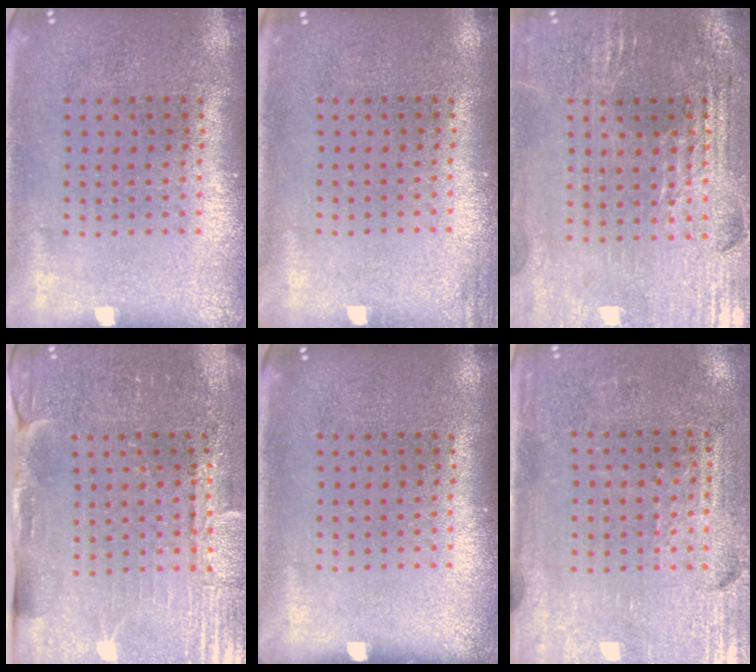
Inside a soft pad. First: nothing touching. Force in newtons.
{"total": 0.9, "press": 0.9, "slide": 0.1}
{"total": 2.9, "press": 2.8, "slide": 0.5}
{"total": 3.5, "press": 3.5, "slide": 0.4}
{"total": 0.0}
{"total": 3.5, "press": 3.1, "slide": 1.5}